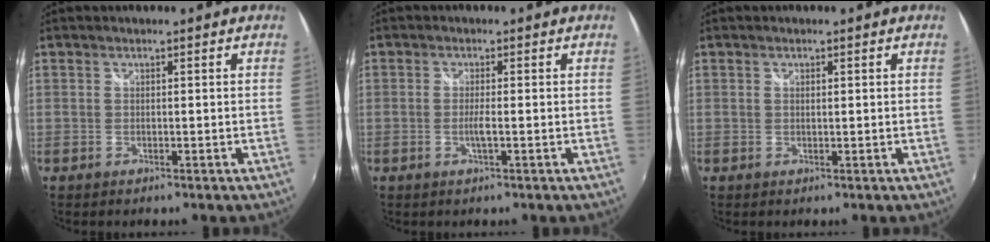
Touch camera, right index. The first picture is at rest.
{"total": 2.0, "force": [-0.6, -0.3, 1.9], "torque": [-0.035, -0.003, -0.012]}
{"total": 0.5, "force": [0.2, 0.3, 0.4], "torque": [-0.007, 0.001, 0.003]}